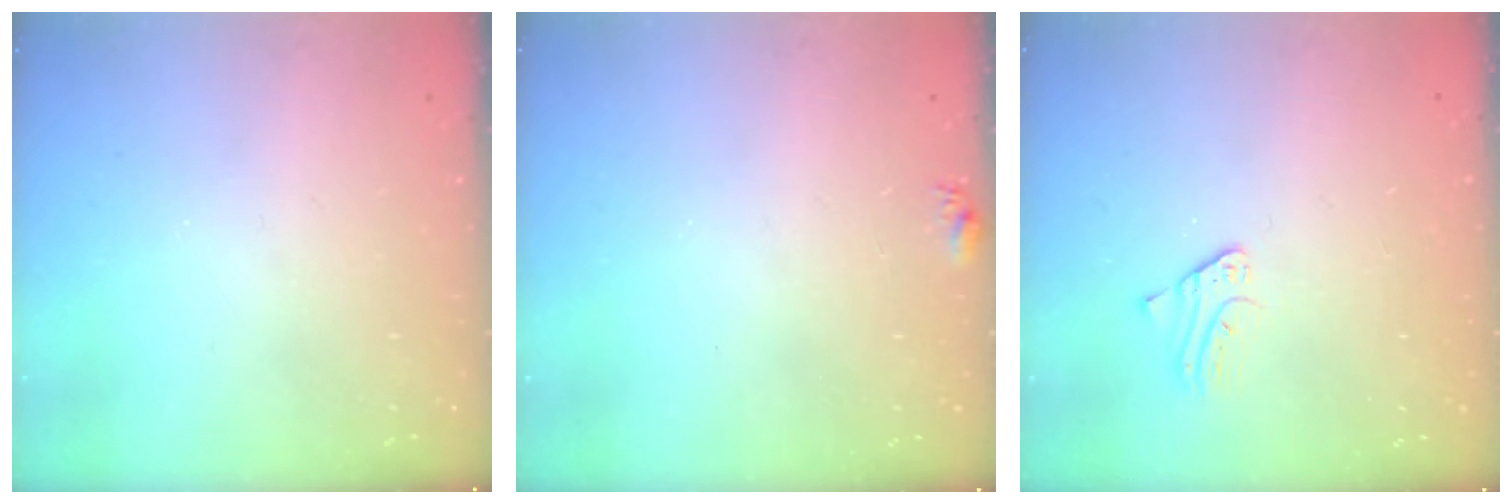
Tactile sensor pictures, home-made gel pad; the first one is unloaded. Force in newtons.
{"total": 5.0, "press": 4.9, "slide": 0.6}
{"total": 1.8, "press": 1.7, "slide": 0.2}